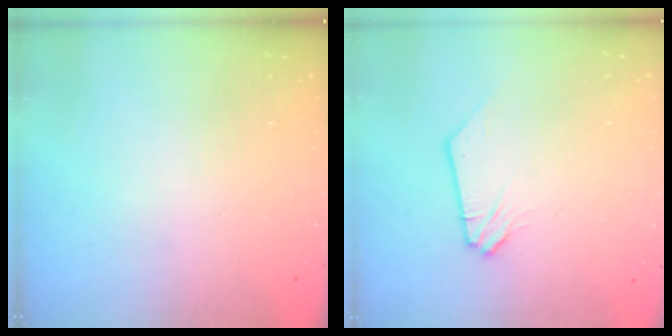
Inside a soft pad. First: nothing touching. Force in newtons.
{"total": 0.0}